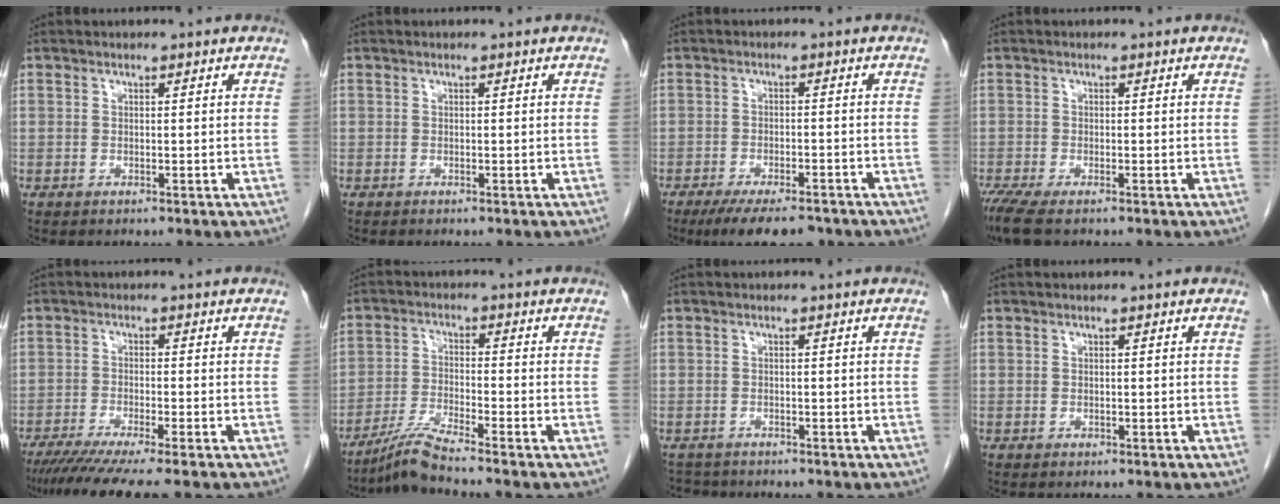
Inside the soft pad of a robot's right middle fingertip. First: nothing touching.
{"total": 0.0}
{"total": 9.5, "force": [-7.4, 2.7, 5.3], "torque": [-0.079, -0.012, -0.111]}
{"total": 4.5, "force": [-3.4, 0.6, 2.9], "torque": [-0.062, -0.016, -0.062]}
{"total": 8.9, "force": [-7.2, -0.8, 5.1], "torque": [-0.070, -0.028, -0.115]}
{"total": 5.2, "force": [-4.5, -1.4, 2.1], "torque": [-0.046, -0.026, -0.093]}
{"total": 2.5, "force": [-2.3, 0.9, -0.2], "torque": [-0.003, -0.006, -0.039]}
{"total": 0.0}